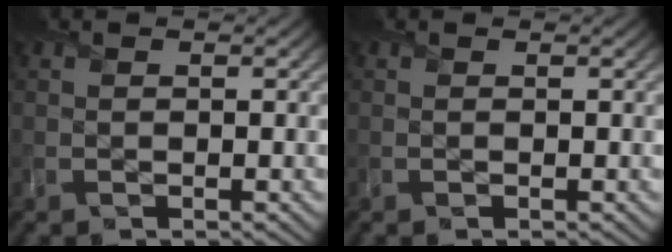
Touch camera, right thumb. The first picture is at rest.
{"total": 0.0}